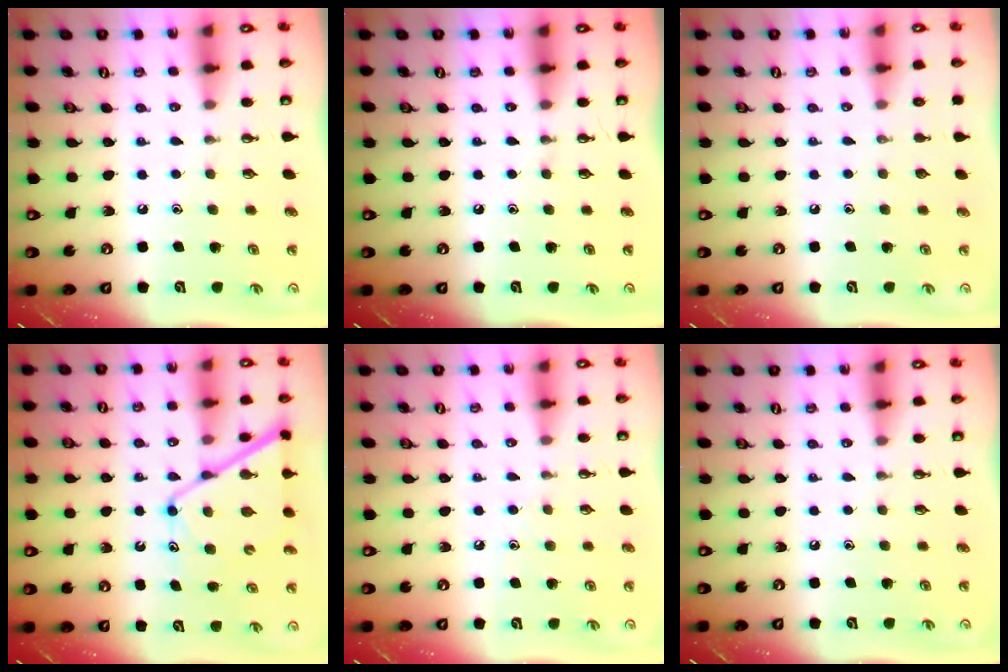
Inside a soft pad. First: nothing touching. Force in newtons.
{"total": 0.0}
{"total": 0.0}
{"total": 12.5, "press": 12.5, "slide": 1.3}
{"total": 5.3, "press": 5.2, "slide": 0.6}
{"total": 0.0}